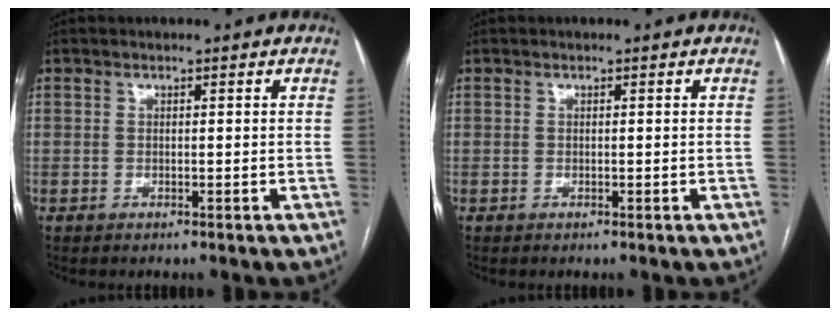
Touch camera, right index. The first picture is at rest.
{"total": 0.0}